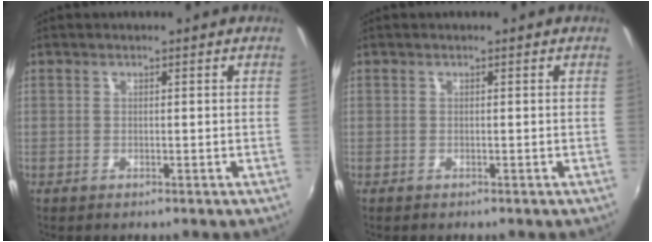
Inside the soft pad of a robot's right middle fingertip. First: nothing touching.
{"total": 0.0}